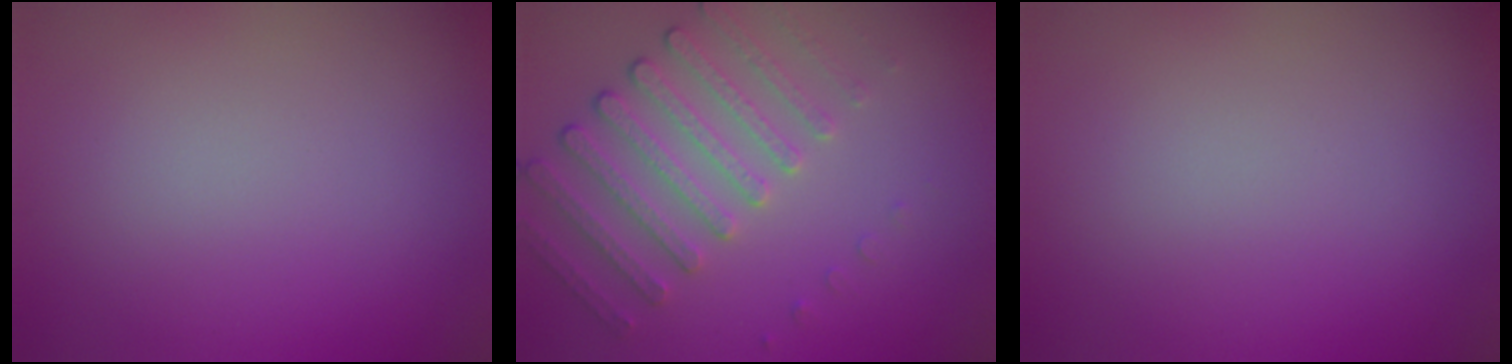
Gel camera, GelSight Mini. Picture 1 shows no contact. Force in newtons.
{"total": 4.6, "press": 3.6, "slide": 2.8}
{"total": 0.0}